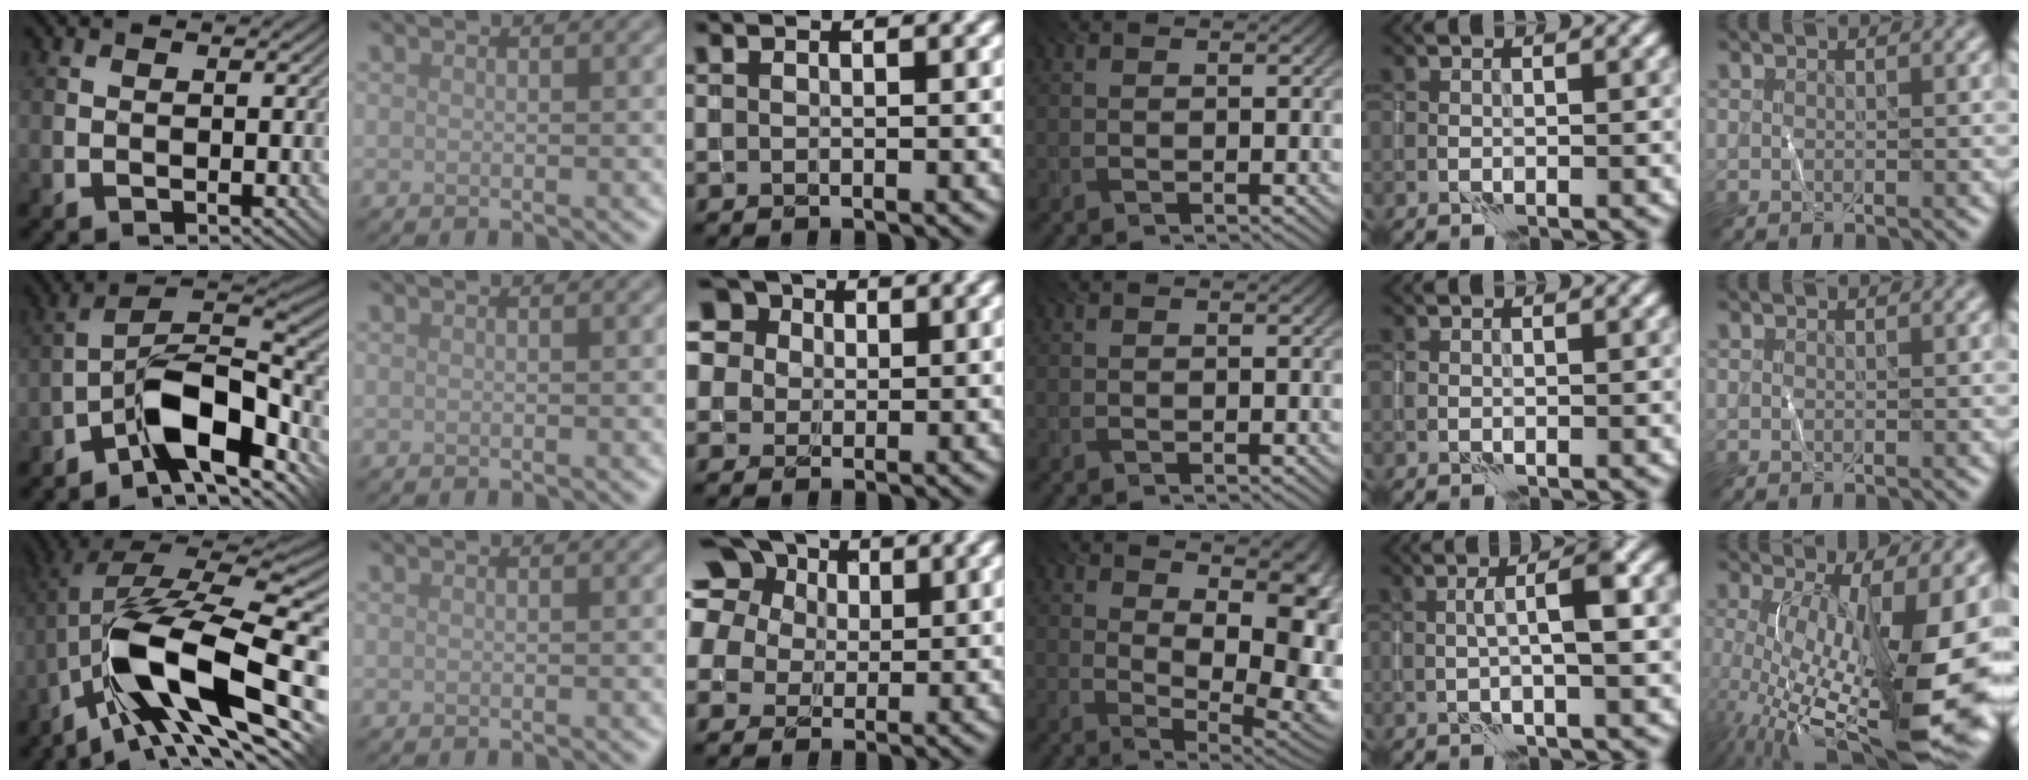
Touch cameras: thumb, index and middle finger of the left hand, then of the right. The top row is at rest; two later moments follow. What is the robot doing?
{"motion": "wrap", "object": "thread"}